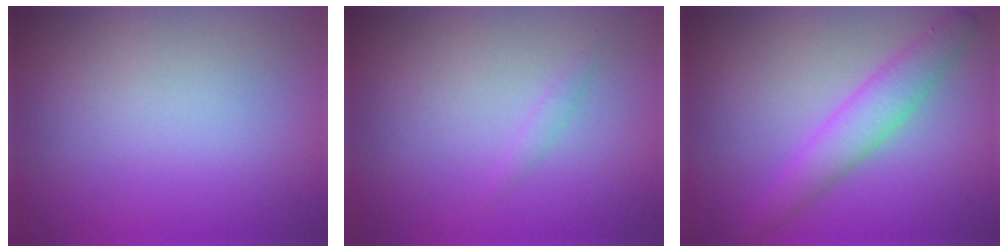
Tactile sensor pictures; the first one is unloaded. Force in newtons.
{"total": 0.7, "press": 0.7, "slide": 0.0}
{"total": 2.6, "press": 2.6, "slide": 0.0}